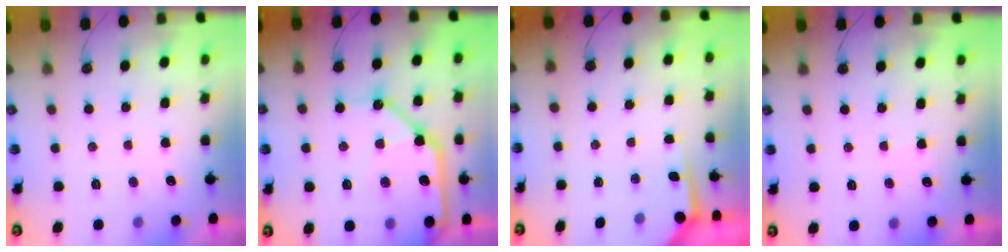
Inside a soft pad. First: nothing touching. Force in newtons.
{"total": 21.1, "press": 20.9, "slide": 2.9}
{"total": 3.5, "press": 3.5, "slide": 0.3}
{"total": 3.0, "press": 3.0, "slide": 0.4}